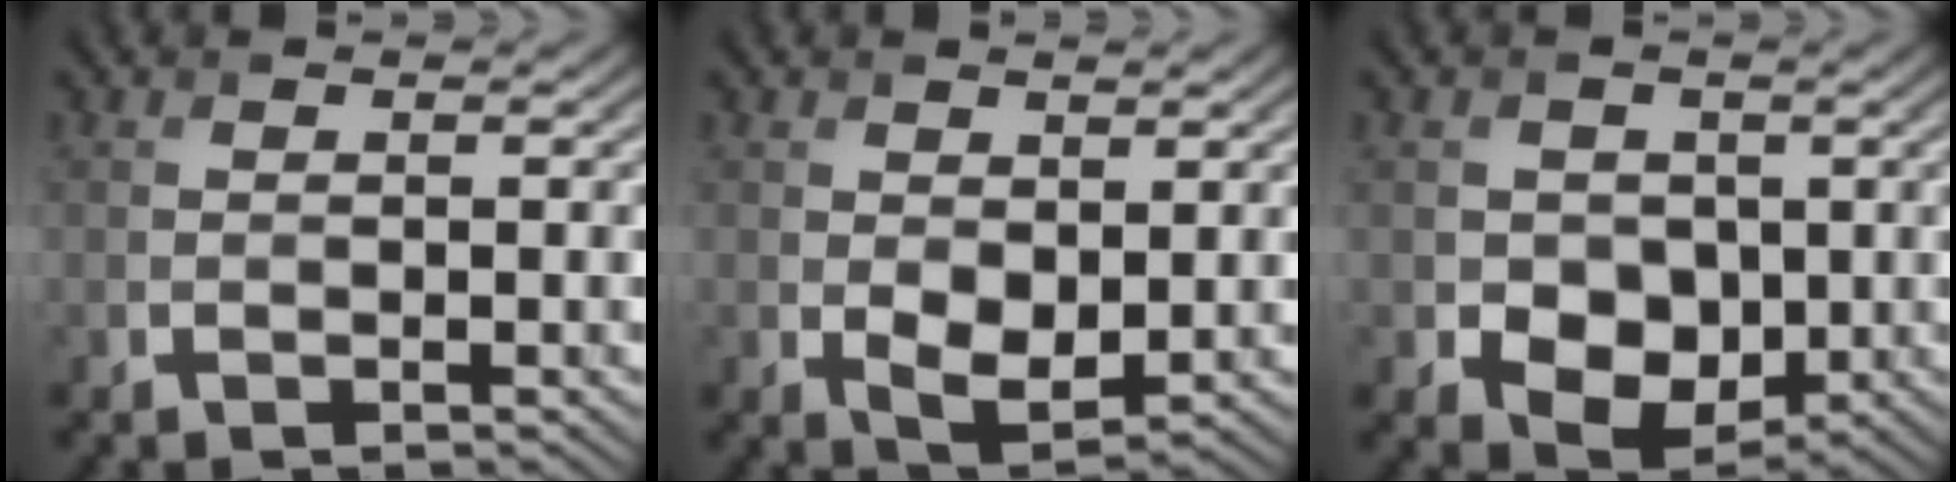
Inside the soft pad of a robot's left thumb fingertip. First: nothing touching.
{"total": 3.6, "force": [0.5, 2.3, 2.8], "torque": [-0.056, -0.012, 0.015]}
{"total": 5.8, "force": [-0.3, 4.9, 3.1], "torque": [-0.065, -0.010, -0.011]}